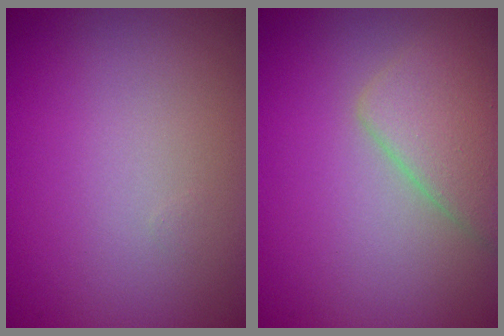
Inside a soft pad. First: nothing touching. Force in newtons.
{"total": 3.9, "press": 3.9, "slide": 0.1}